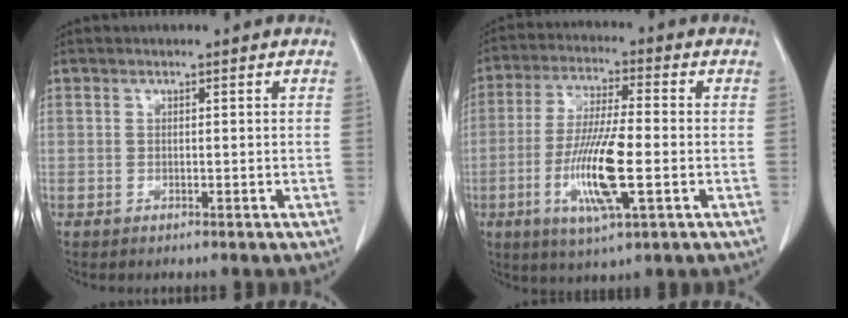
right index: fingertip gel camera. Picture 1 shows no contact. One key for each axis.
{"total": 11.8, "fx": -3.0, "fy": 1.4, "fz": 11.3, "tx": -0.223, "ty": -0.014, "tz": -0.056}